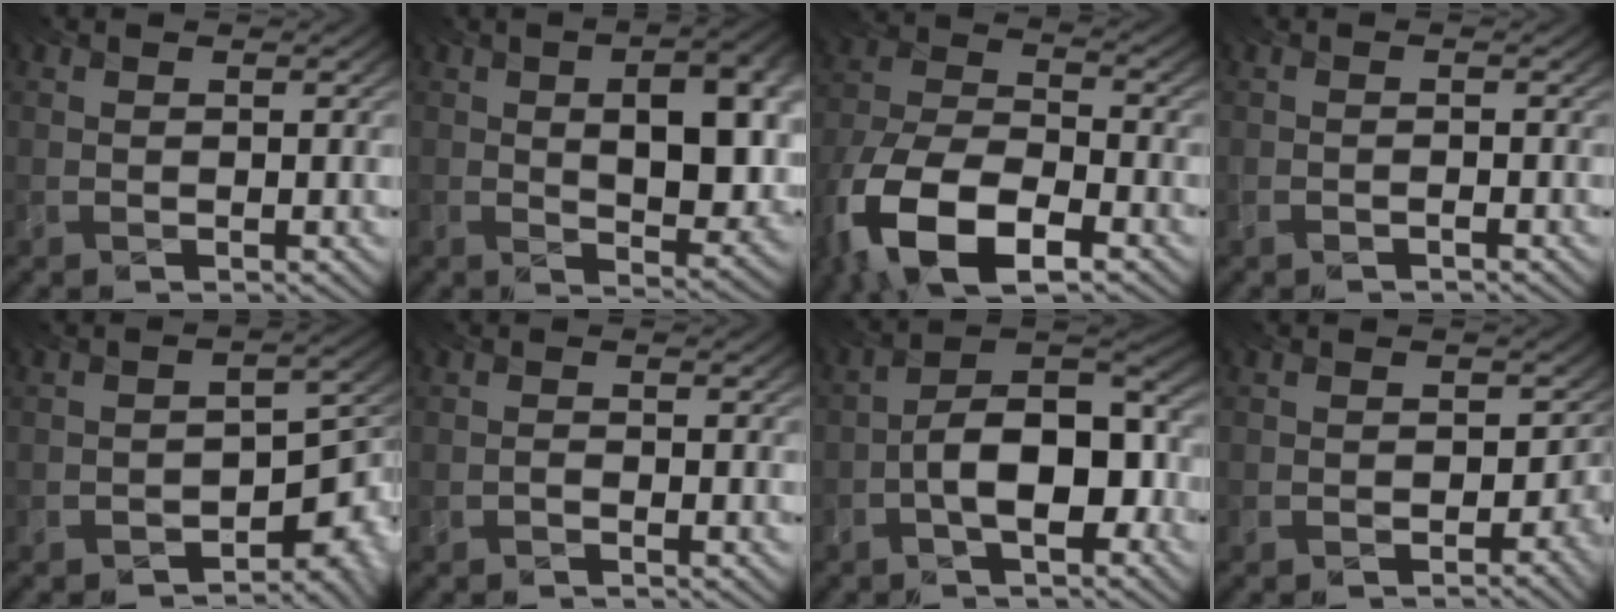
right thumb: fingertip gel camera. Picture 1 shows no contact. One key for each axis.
{"total": 13.7, "fx": 2.0, "fy": 6.6, "fz": 11.9, "tx": -0.150, "ty": 0.023, "tz": 0.012}
{"total": 13.8, "fx": -9.1, "fy": 6.3, "fz": 8.3, "tx": -0.196, "ty": -0.044, "tz": -0.172}
{"total": 0.7, "fx": -0.6, "fy": 0.0, "fz": 0.2, "tx": -0.007, "ty": -0.001, "tz": -0.023}
{"total": 9.9, "fx": -4.7, "fy": 5.7, "fz": 6.6, "tx": -0.079, "ty": -0.026, "tz": -0.067}
{"total": 1.1, "fx": -1.1, "fy": 0.1, "fz": 0.2, "tx": -0.007, "ty": -0.001, "tz": -0.023}
{"total": 10.3, "fx": -4.0, "fy": 5.0, "fz": 8.1, "tx": -0.122, "ty": 0.002, "tz": -0.075}
{"total": 5.7, "fx": -0.6, "fy": 4.5, "fz": 3.5, "tx": -0.055, "ty": -0.024, "tz": -0.004}